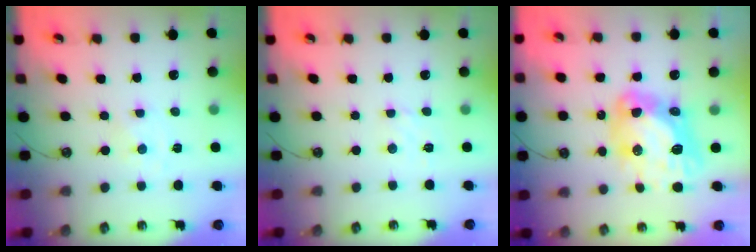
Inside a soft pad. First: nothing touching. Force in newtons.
{"total": 1.4, "press": 1.2, "slide": 0.7}
{"total": 18.7, "press": 18.6, "slide": 2.2}